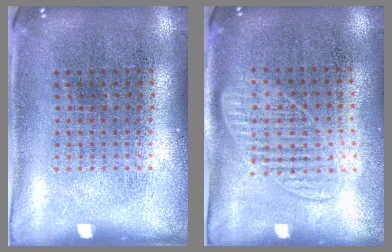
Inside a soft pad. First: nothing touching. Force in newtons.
{"total": 1.3, "press": 1.2, "slide": 0.6}